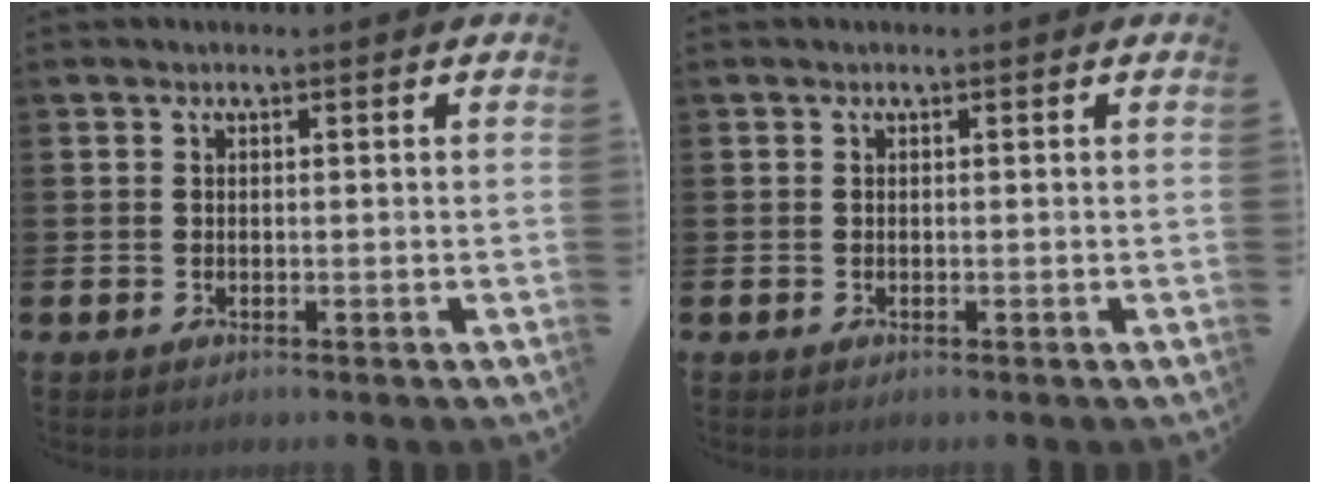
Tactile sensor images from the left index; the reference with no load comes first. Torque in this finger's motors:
{"motor_torque": [0.00, 0.02, 0.00, -0.01]}